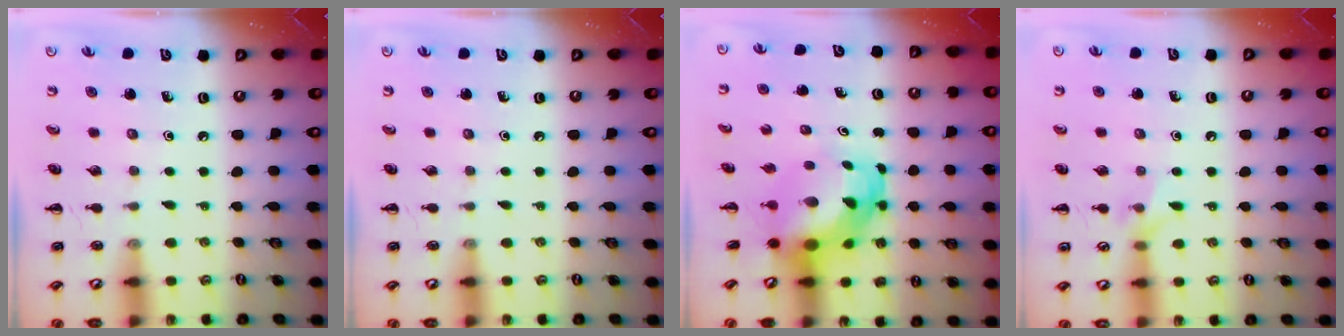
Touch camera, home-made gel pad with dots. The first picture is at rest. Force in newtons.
{"total": 0.0}
{"total": 6.1, "press": 5.8, "slide": 1.8}
{"total": 6.8, "press": 6.7, "slide": 1.3}